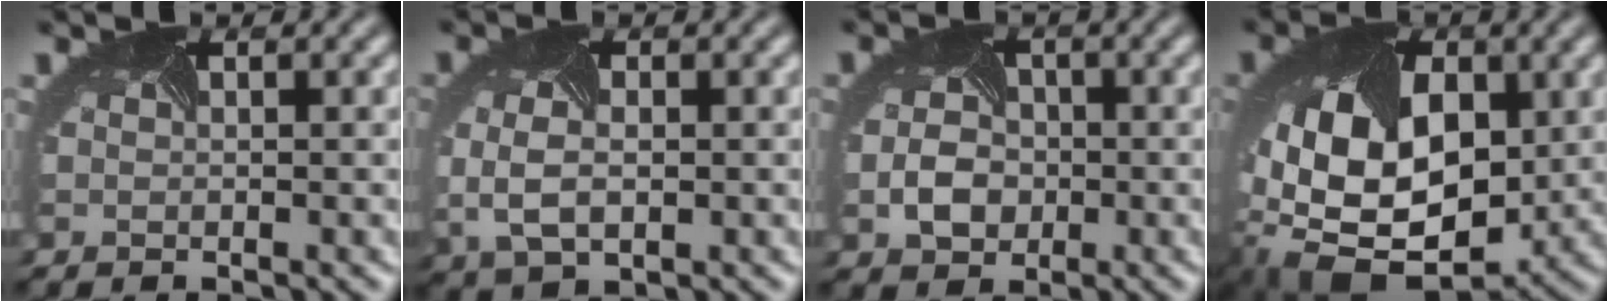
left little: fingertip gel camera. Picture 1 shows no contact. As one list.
[{"total": 3.7, "force": [-0.2, 2.5, 2.7], "torque": [-0.080, -0.004, -0.001]}, {"total": 2.8, "force": [-0.6, 2.3, 1.4], "torque": [-0.033, -0.002, -0.011]}, {"total": 14.1, "force": [0.4, 9.9, 10.0], "torque": [-0.194, -0.030, 0.032]}]